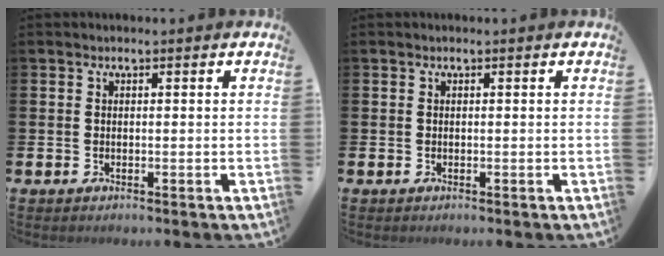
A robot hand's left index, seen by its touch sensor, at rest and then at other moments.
{"total": 0.0}